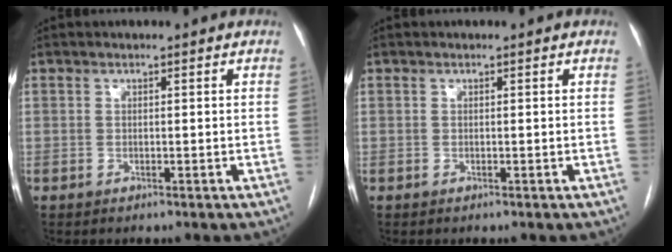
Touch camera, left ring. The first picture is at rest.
{"total": 0.0}